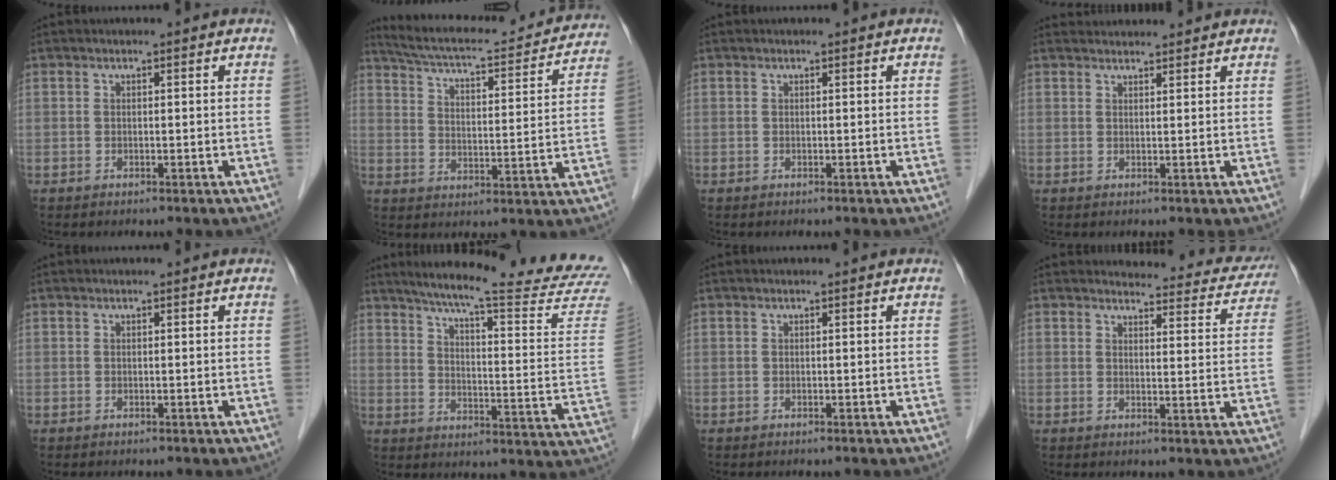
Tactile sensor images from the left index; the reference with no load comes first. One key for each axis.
{"total": 21.7, "fx": 19.9, "fy": 3.5, "fz": 7.9, "tx": -0.126, "ty": -0.008, "tz": 0.260}
{"total": 0.0}
{"total": 4.3, "fx": 4.3, "fy": 0.6, "fz": 0.4, "tx": -0.009, "ty": 0.032, "tz": 0.059}
{"total": 0.0}
{"total": 25.8, "fx": 23.1, "fy": -0.9, "fz": 11.5, "tx": -0.166, "ty": -0.096, "tz": 0.286}
{"total": 0.0}
{"total": 14.5, "fx": 14.0, "fy": 3.4, "fz": 1.5, "tx": 0.024, "ty": -0.036, "tz": 0.129}